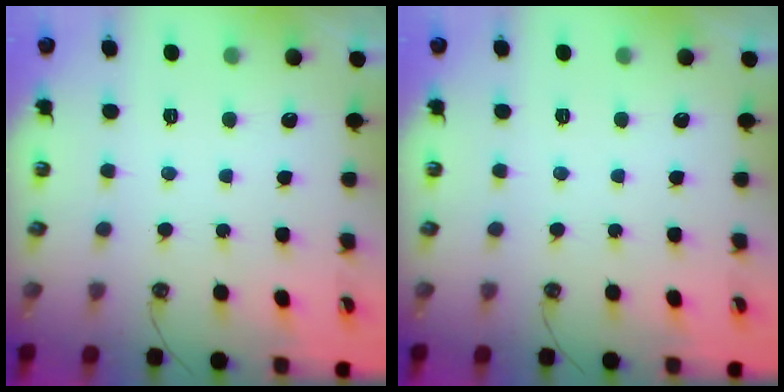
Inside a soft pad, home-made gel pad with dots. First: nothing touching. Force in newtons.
{"total": 0.0}